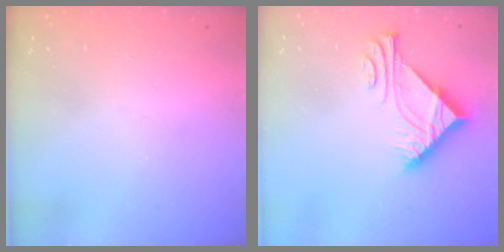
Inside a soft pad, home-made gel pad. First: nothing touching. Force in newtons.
{"total": 9.4, "press": 9.4, "slide": 0.8}